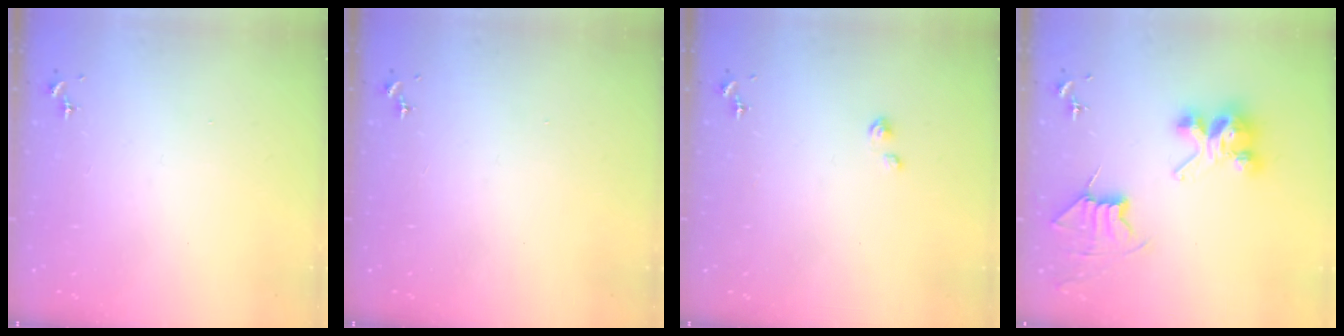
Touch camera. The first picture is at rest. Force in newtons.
{"total": 0.0}
{"total": 2.5, "press": 2.5, "slide": 0.3}
{"total": 9.4, "press": 9.4, "slide": 0.7}